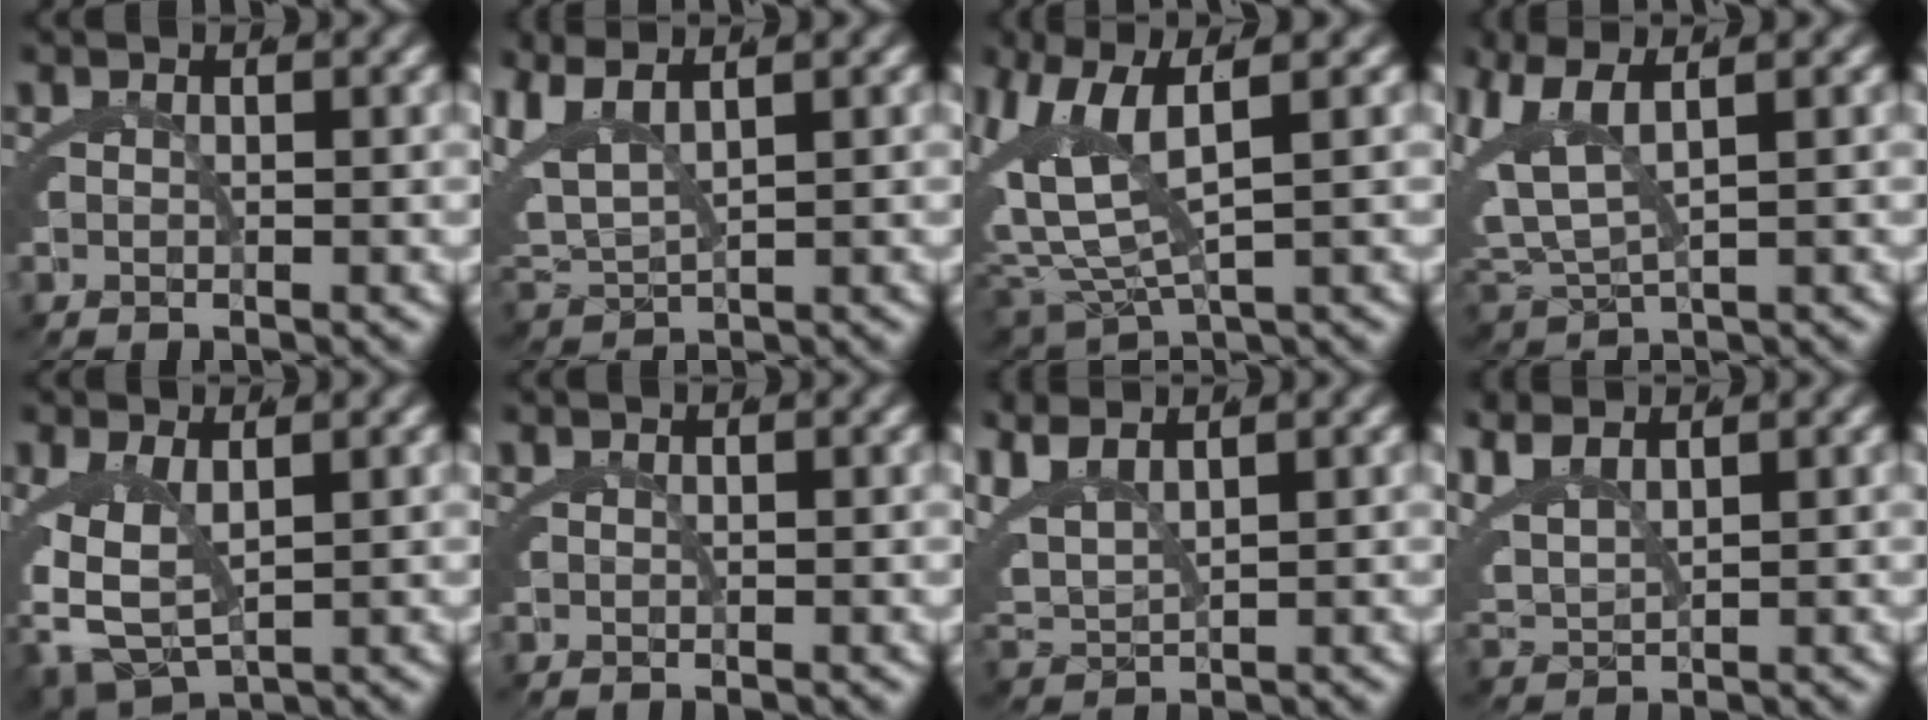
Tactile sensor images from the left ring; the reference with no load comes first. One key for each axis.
{"total": 6.1, "fx": 1.7, "fy": 4.3, "fz": 3.9, "tx": -0.128, "ty": -0.014, "tz": 0.044}
{"total": 7.7, "fx": 1.3, "fy": 4.5, "fz": 6.1, "tx": -0.142, "ty": -0.010, "tz": 0.036}
{"total": 5.9, "fx": 1.6, "fy": 3.8, "fz": 4.2, "tx": -0.135, "ty": -0.019, "tz": 0.044}
{"total": 6.2, "fx": -1.1, "fy": 4.6, "fz": 3.9, "tx": -0.106, "ty": -0.029, "tz": -0.004}
{"total": 0.0}
{"total": 5.0, "fx": 2.3, "fy": 3.4, "fz": 2.9, "tx": -0.099, "ty": -0.005, "tz": 0.051}
{"total": 4.5, "fx": 2.3, "fy": 3.0, "fz": 2.4, "tx": -0.082, "ty": -0.004, "tz": 0.051}